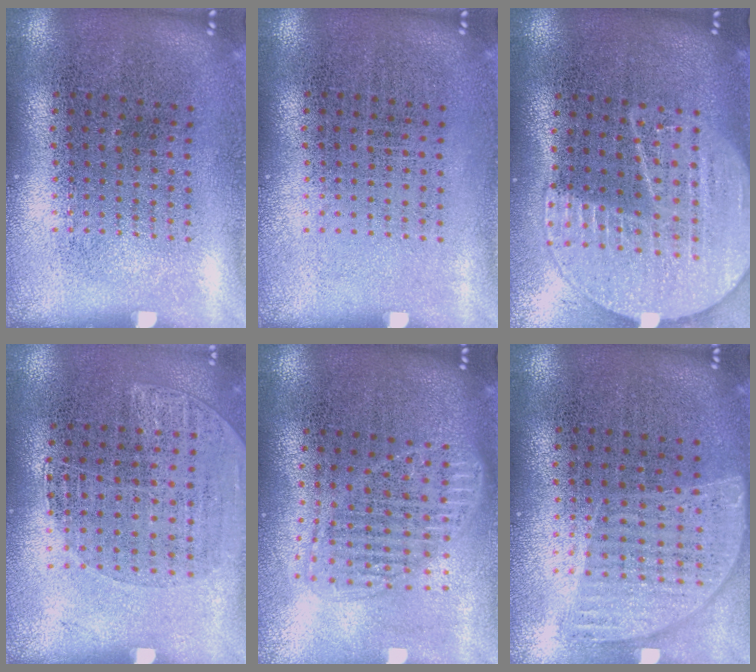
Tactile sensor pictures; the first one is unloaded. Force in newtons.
{"total": 0.0}
{"total": 2.0, "press": 1.8, "slide": 1.0}
{"total": 1.1, "press": 1.0, "slide": 0.5}
{"total": 1.5, "press": 1.3, "slide": 0.8}
{"total": 0.9, "press": 0.8, "slide": 0.2}